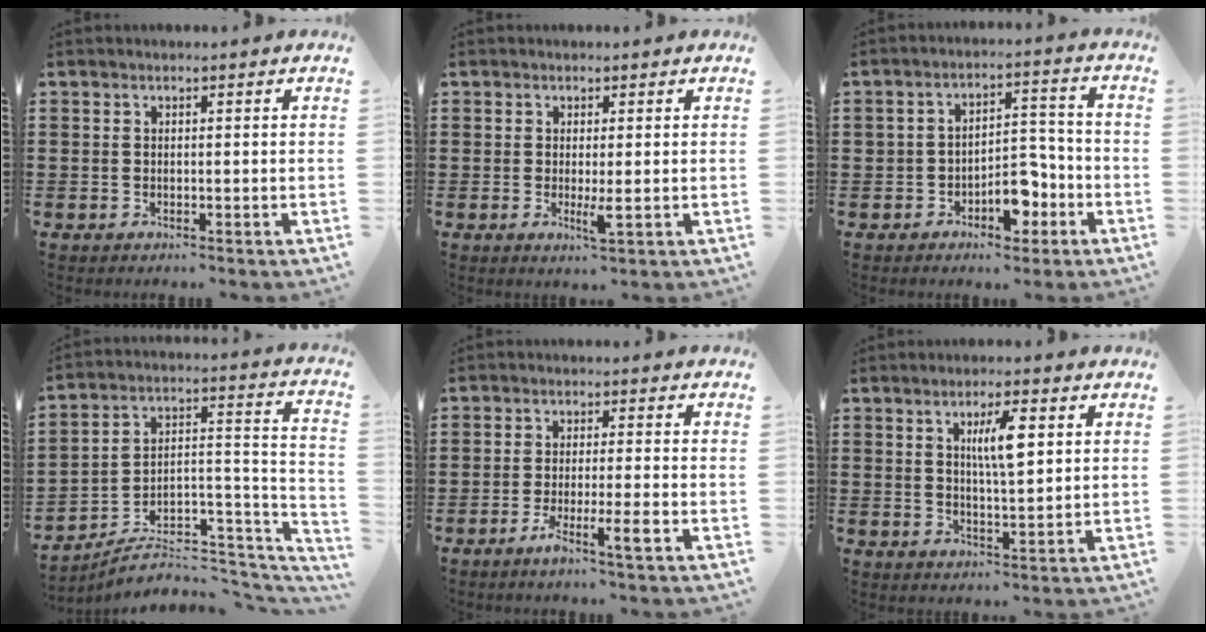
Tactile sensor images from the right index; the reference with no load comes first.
{"total": 2.4, "force": [-0.1, 0.5, 2.4], "torque": [-0.049, -0.004, -0.004]}
{"total": 6.4, "force": [-3.5, 3.6, 3.9], "torque": [-0.053, 0.020, -0.065]}
{"total": 5.1, "force": [-4.3, 1.9, 1.9], "torque": [-0.028, -0.003, -0.083]}
{"total": 5.1, "force": [-2.9, -0.2, 4.2], "torque": [-0.081, -0.019, -0.050]}
{"total": 5.9, "force": [1.9, 1.4, 5.4], "torque": [-0.104, 0.006, 0.026]}